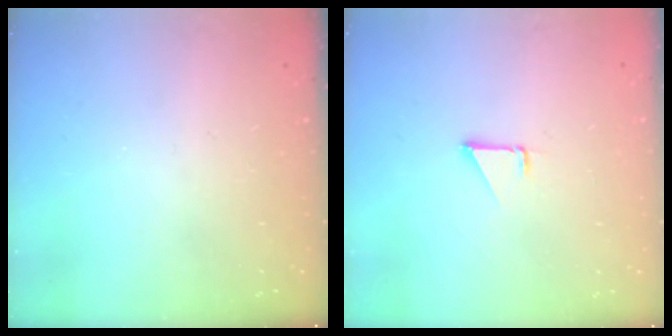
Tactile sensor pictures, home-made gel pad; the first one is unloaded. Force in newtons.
{"total": 1.4, "press": 1.3, "slide": 0.1}